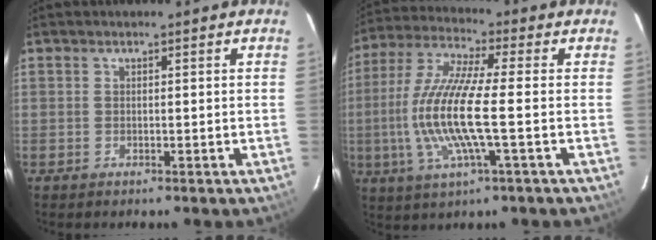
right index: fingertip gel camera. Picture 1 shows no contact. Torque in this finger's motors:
{"motor_torque": [1.33, -0.65, 1.05, 0.21]}